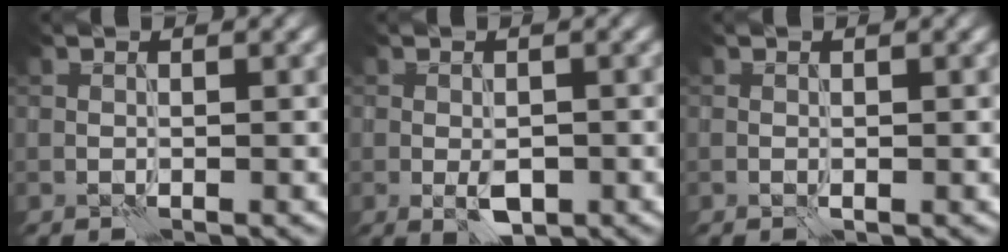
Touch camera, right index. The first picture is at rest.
{"total": 2.6, "force": [-0.9, 1.3, 2.0], "torque": [-0.036, -0.002, -0.014]}
{"total": 0.0}